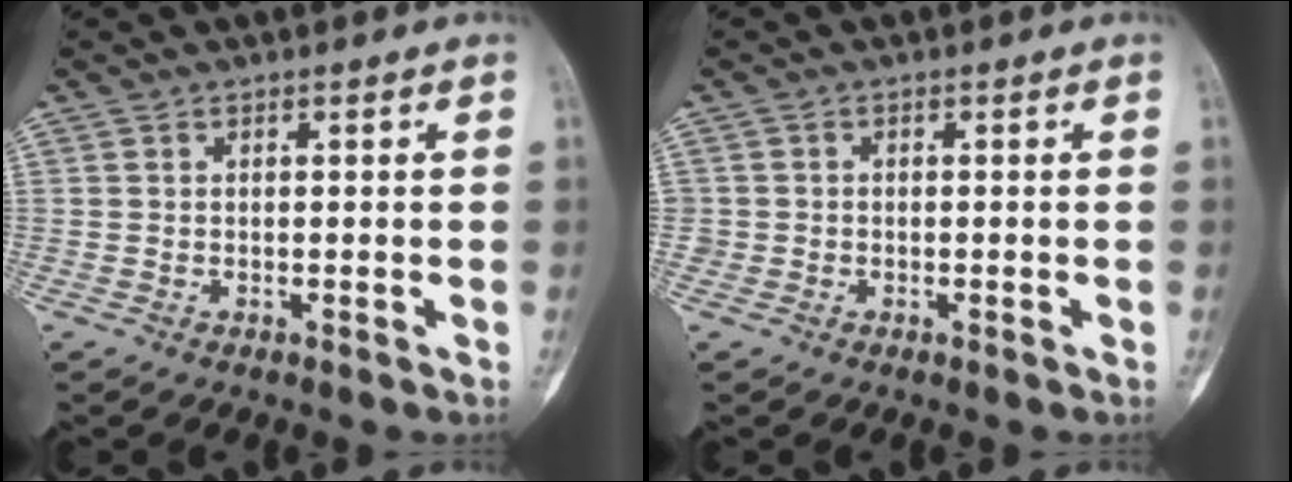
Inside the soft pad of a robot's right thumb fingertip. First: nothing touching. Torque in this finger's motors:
{"motor_torque": [0.29, 0.30, 0.11, -0.10, 0.03]}